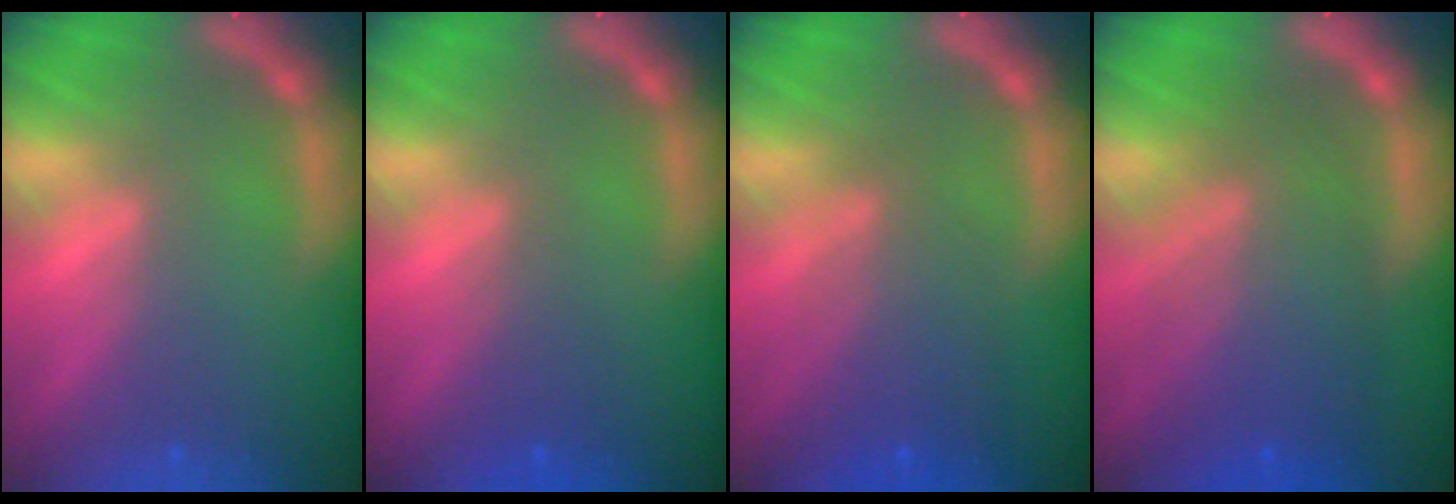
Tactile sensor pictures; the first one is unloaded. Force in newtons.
{"total": 2.0}
{"total": 5.0}
{"total": 8.5}